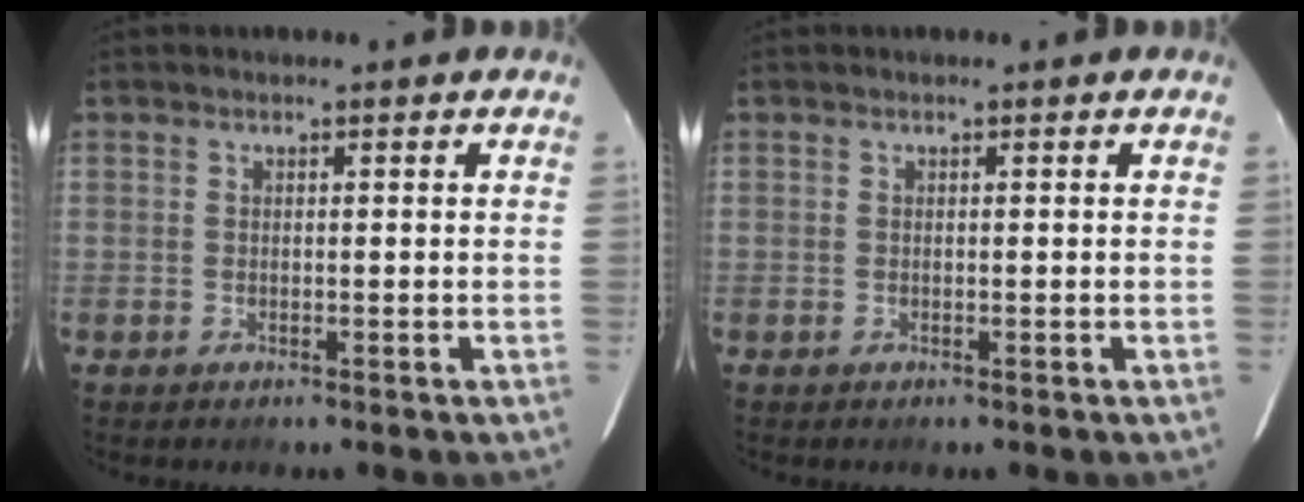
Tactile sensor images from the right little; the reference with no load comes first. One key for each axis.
{"total": 0.0}